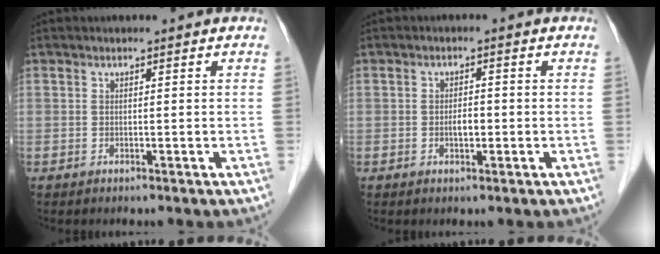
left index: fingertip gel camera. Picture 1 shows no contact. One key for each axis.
{"total": 2.0, "fx": -0.5, "fy": 0.9, "fz": 1.7, "tx": -0.029, "ty": 0.003, "tz": -0.008}